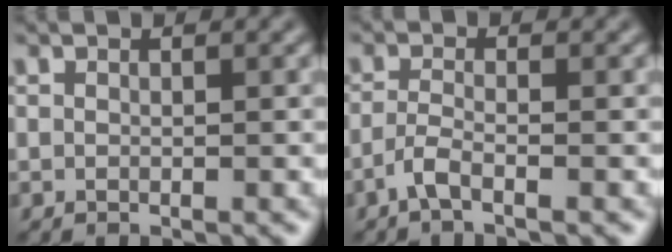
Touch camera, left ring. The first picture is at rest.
{"total": 1.9, "force": [-1.2, 0.4, 1.4], "torque": [-0.031, 0.002, -0.032]}